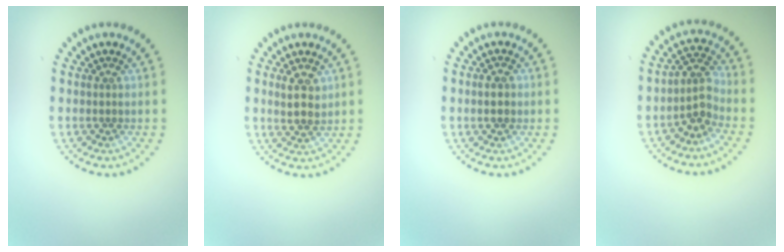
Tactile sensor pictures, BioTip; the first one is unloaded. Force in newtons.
{"total": 2.4, "press": 2.3, "slide": 0.8}
{"total": 2.1, "press": 2.1, "slide": 0.0}
{"total": 2.6, "press": 2.0, "slide": 1.7}